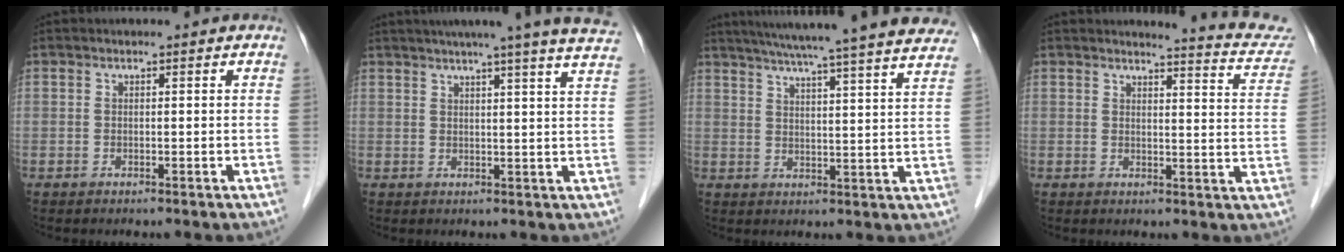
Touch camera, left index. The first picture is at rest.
{"total": 17.7, "force": [15.1, -1.5, 9.1], "torque": [-0.138, -0.016, 0.177]}
{"total": 26.4, "force": [23.7, -0.5, 11.7], "torque": [-0.184, -0.022, 0.295]}
{"total": 9.4, "force": [9.2, 0.6, 2.2], "torque": [-0.015, -0.043, 0.082]}